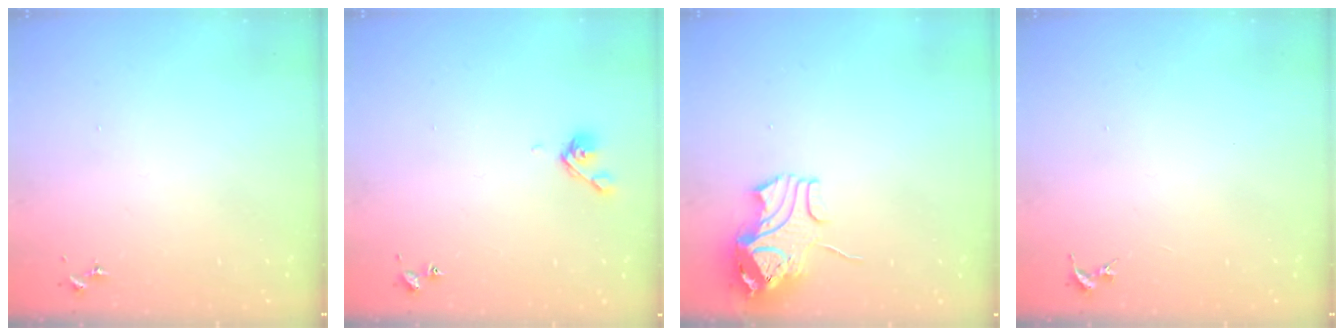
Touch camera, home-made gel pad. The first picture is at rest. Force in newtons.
{"total": 5.3, "press": 5.1, "slide": 1.3}
{"total": 9.7, "press": 9.6, "slide": 1.5}
{"total": 0.0}